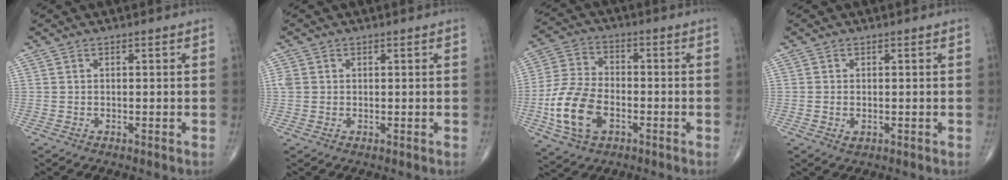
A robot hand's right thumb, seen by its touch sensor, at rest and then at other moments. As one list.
[{"total": 1.8, "force": [0.3, 1.5, 0.9], "torque": [-0.026, 0.008, 0.010]}, {"total": 13.0, "force": [-3.9, 8.1, 9.4], "torque": [-0.186, 0.015, -0.077]}, {"total": 1.2, "force": [-0.2, 0.8, 0.9], "torque": [-0.014, -0.001, -0.003]}]